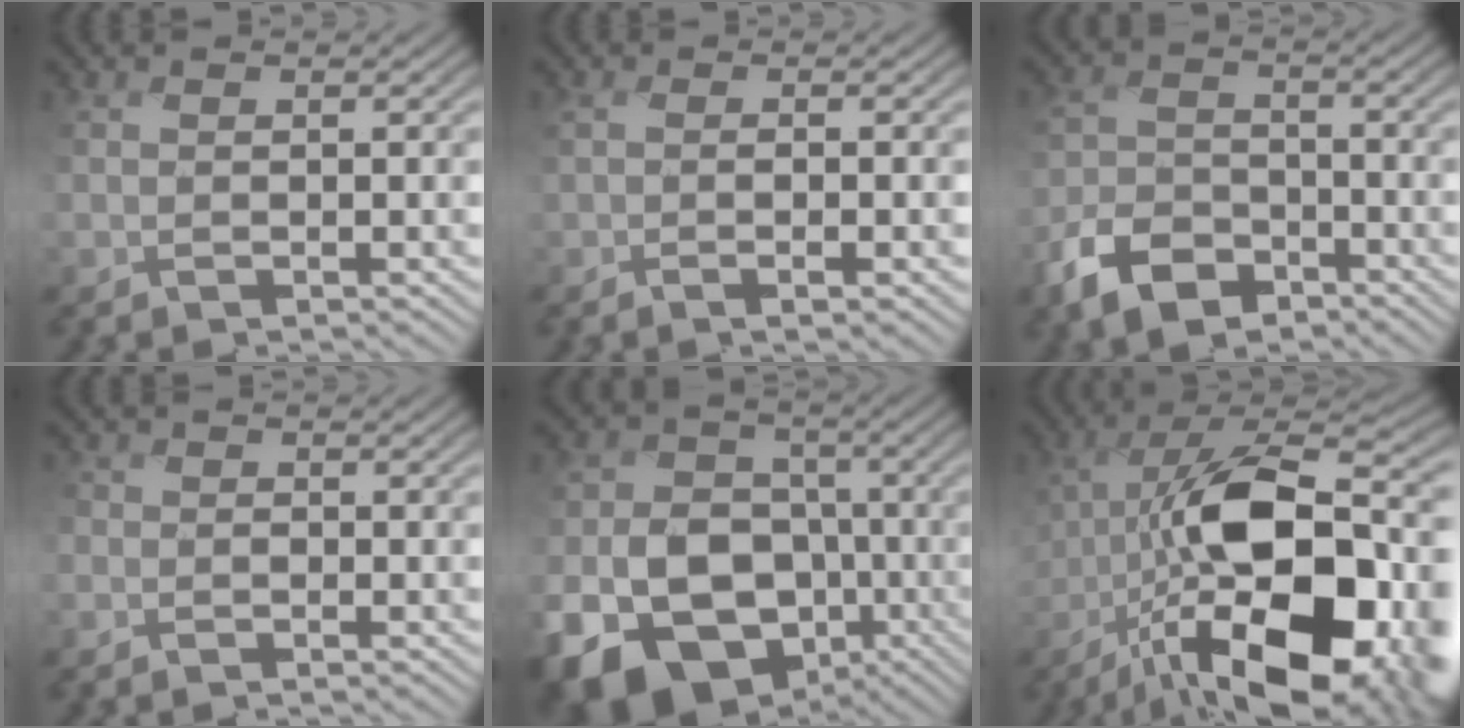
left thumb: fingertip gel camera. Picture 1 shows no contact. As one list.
[{"total": 3.0, "force": [-0.6, 0.6, 2.9], "torque": [-0.057, -0.002, -0.015]}, {"total": 6.8, "force": [-4.5, 3.8, 3.5], "torque": [-0.077, -0.005, -0.099]}, {"total": 1.6, "force": [-0.8, 1.3, 0.4], "torque": [-0.008, -0.001, -0.022]}, {"total": 19.5, "force": [-7.9, 15.7, 8.3], "torque": [-0.192, -0.061, -0.151]}, {"total": 21.2, "force": [-5.9, 10.1, 17.7], "torque": [-0.303, -0.017, -0.096]}]